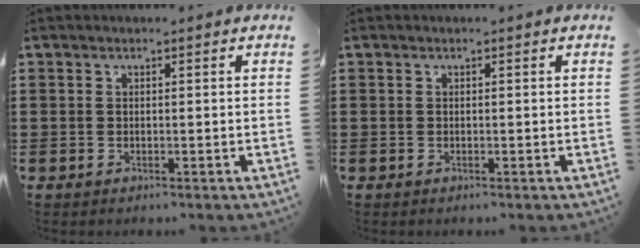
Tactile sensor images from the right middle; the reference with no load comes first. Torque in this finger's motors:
{"motor_torque": [0.21, -0.20, -0.01, 0.01]}